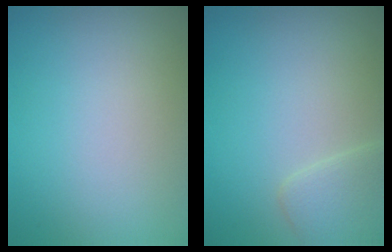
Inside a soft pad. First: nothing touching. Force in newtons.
{"total": 2.3, "press": 2.3, "slide": 0.1}